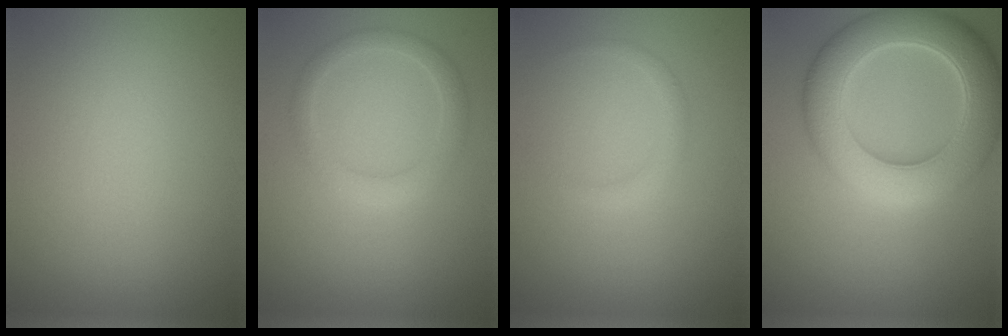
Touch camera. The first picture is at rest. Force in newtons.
{"total": 2.3, "press": 2.3, "slide": 0.1}
{"total": 1.0, "press": 1.0, "slide": 0.0}
{"total": 8.8, "press": 8.8, "slide": 0.4}